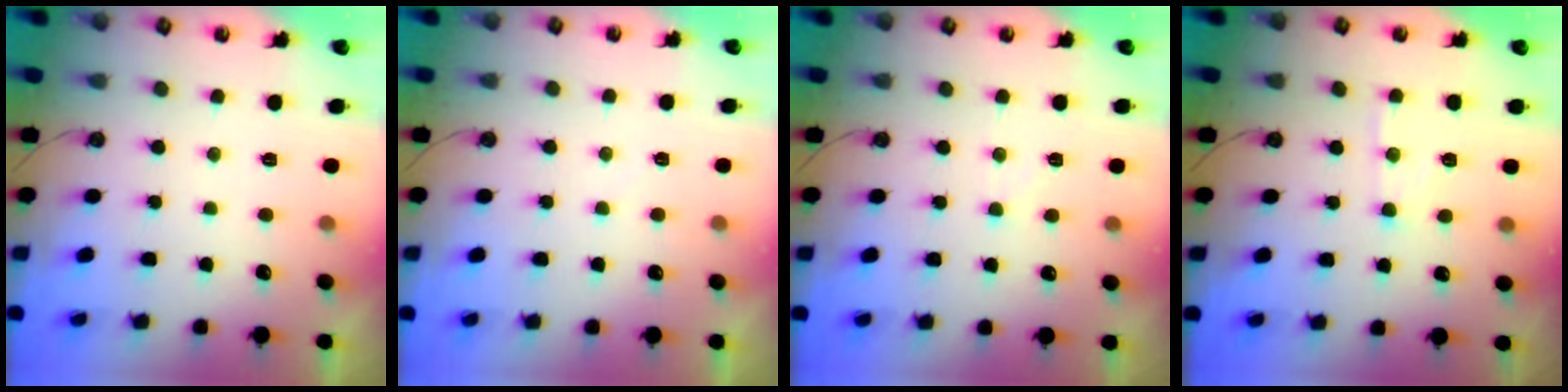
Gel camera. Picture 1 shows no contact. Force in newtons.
{"total": 3.5, "press": 3.5, "slide": 0.4}
{"total": 3.2, "press": 3.2, "slide": 0.5}
{"total": 7.3, "press": 7.3, "slide": 0.5}